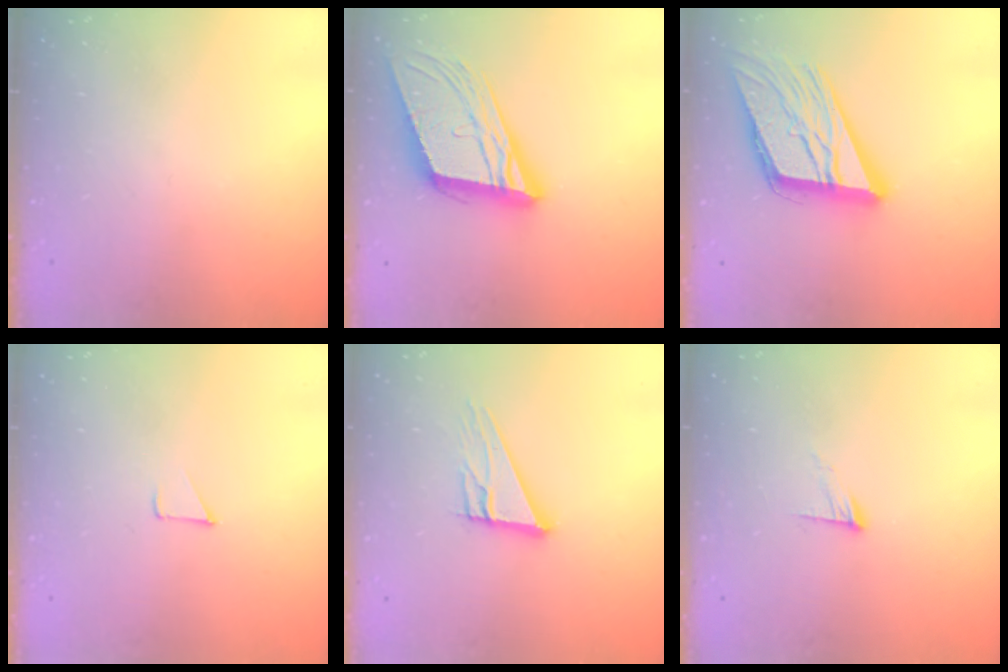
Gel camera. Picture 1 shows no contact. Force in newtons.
{"total": 18.1, "press": 17.7, "slide": 3.6}
{"total": 18.6, "press": 18.4, "slide": 2.2}
{"total": 3.3, "press": 3.3, "slide": 0.3}
{"total": 10.7, "press": 10.7, "slide": 0.7}
{"total": 6.8, "press": 6.8, "slide": 0.6}